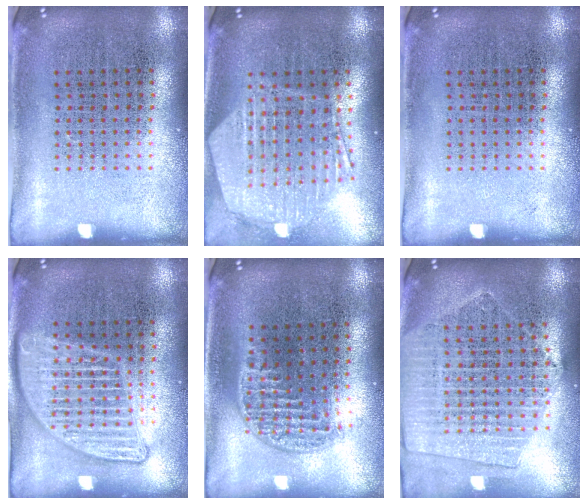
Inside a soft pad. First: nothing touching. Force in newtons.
{"total": 1.7, "press": 1.6, "slide": 0.7}
{"total": 0.0}
{"total": 2.8, "press": 2.8, "slide": 0.2}
{"total": 1.2, "press": 1.0, "slide": 0.6}
{"total": 2.0, "press": 1.9, "slide": 0.8}